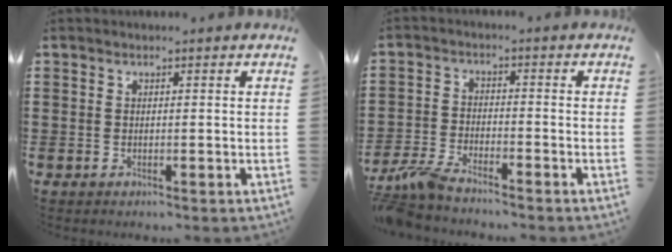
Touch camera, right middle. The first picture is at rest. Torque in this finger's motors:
{"motor_torque": [1.33, 0.81, 0.03, 0.02]}